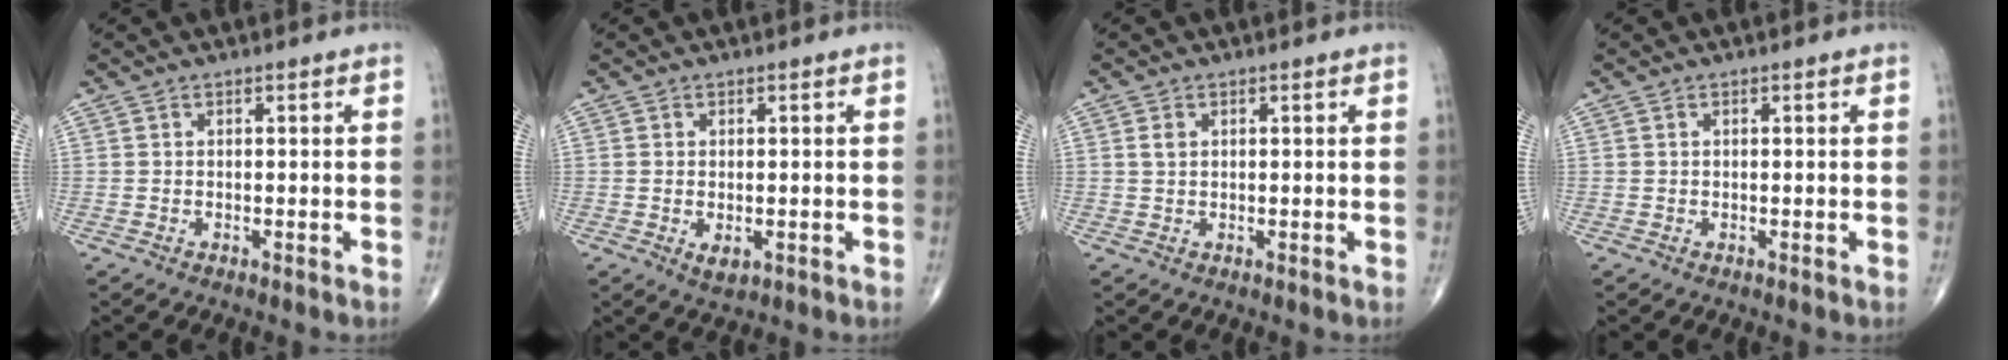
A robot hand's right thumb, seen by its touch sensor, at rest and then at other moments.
{"total": 2.5, "force": [-0.6, 1.4, 2.0], "torque": [-0.033, -0.004, -0.006]}
{"total": 1.3, "force": [0.4, 0.9, 0.9], "torque": [-0.016, 0.001, 0.009]}
{"total": 0.0}